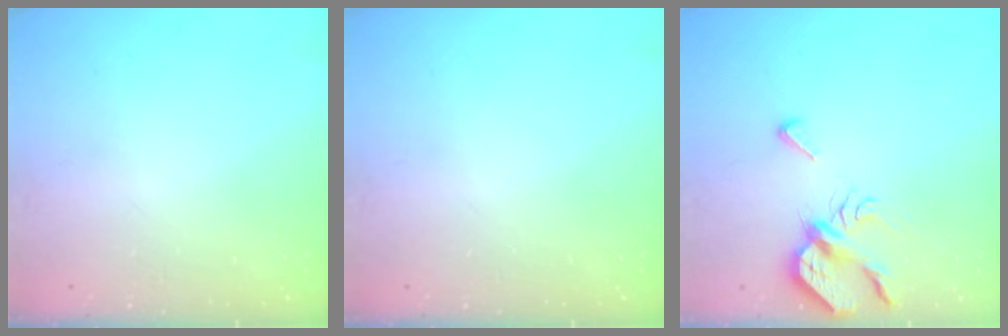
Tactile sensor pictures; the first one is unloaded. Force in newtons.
{"total": 0.0}
{"total": 8.4, "press": 8.4, "slide": 0.9}